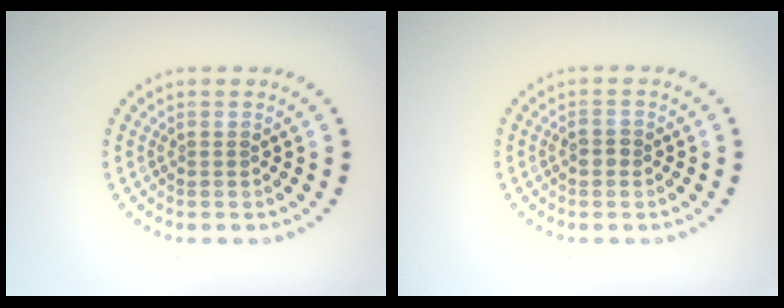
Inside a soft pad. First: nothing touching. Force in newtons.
{"total": 1.2, "press": 1.2, "slide": 0.2}